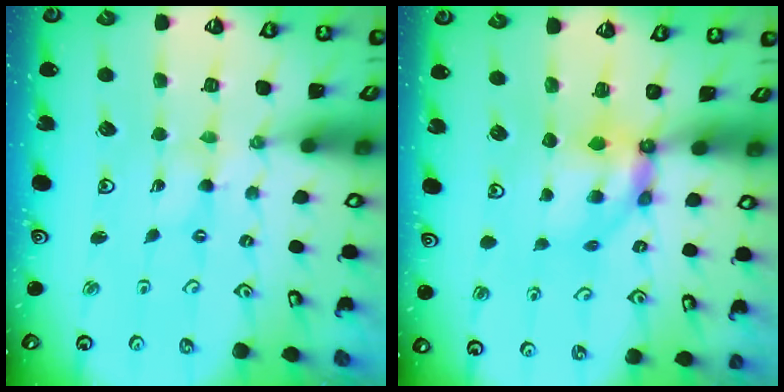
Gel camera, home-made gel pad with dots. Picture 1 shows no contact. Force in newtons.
{"total": 6.9, "press": 6.8, "slide": 0.7}